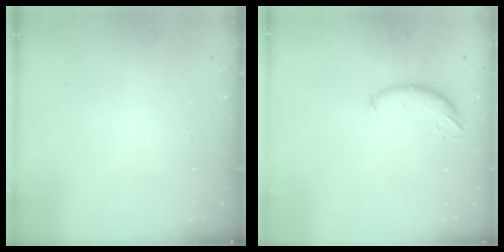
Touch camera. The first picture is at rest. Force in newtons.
{"total": 7.5, "press": 7.5, "slide": 0.6}